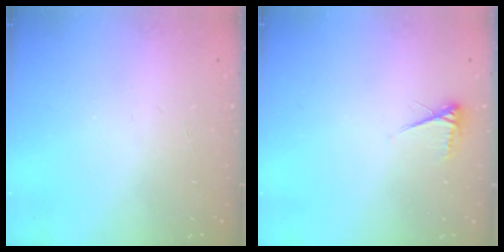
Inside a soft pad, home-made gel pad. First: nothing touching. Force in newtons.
{"total": 4.0, "press": 3.9, "slide": 0.5}